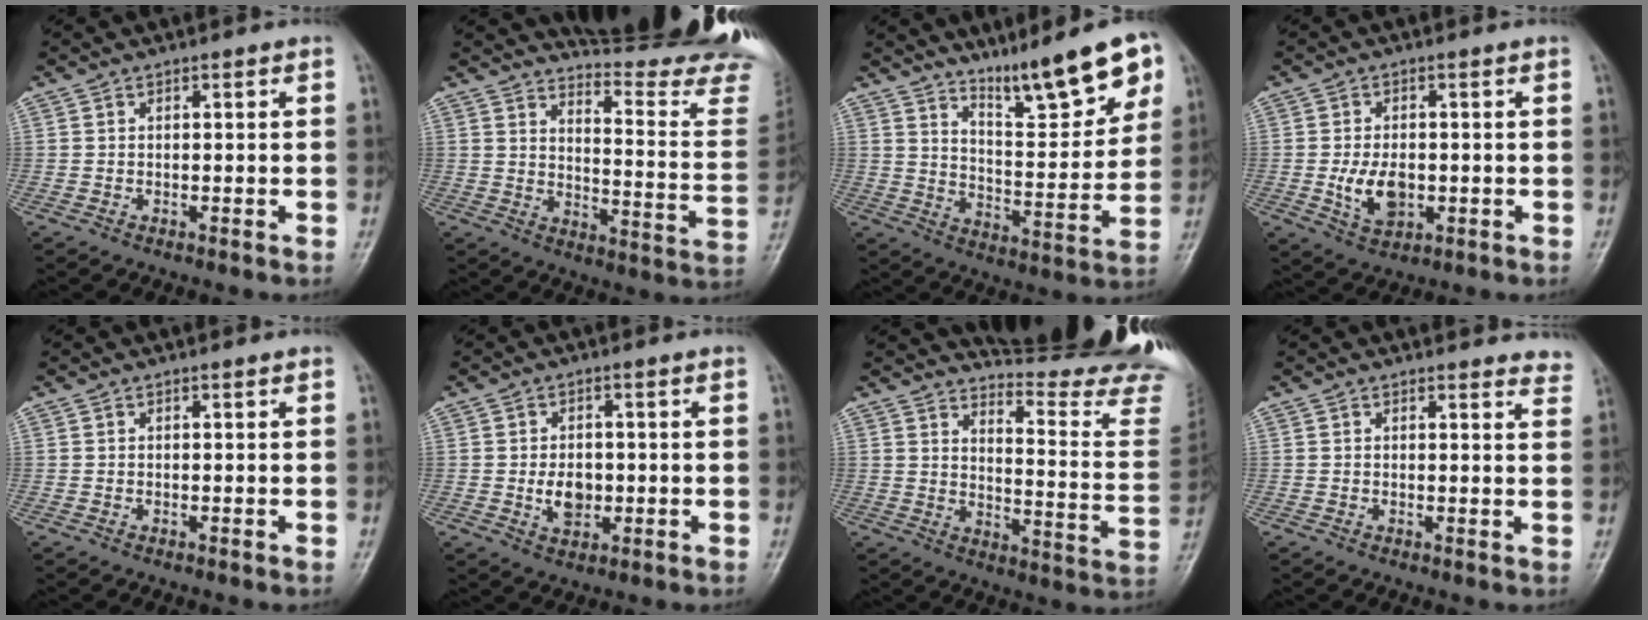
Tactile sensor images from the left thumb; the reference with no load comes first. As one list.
[{"total": 22.6, "force": [21.7, 1.2, 6.2], "torque": [-0.055, -0.223, 0.262]}, {"total": 15.4, "force": [10.4, 3.4, 10.9], "torque": [-0.130, -0.062, 0.169]}, {"total": 6.5, "force": [-0.8, 4.1, 5.0], "torque": [-0.083, -0.006, -0.008]}, {"total": 0.0}, {"total": 4.9, "force": [-0.4, 3.4, 3.4], "torque": [-0.044, -0.001, -0.002]}, {"total": 20.9, "force": [20.4, 0.5, 4.7], "torque": [-0.038, -0.225, 0.244]}, {"total": 5.5, "force": [5.3, 1.3, 0.2], "torque": [0.030, -0.029, 0.031]}]